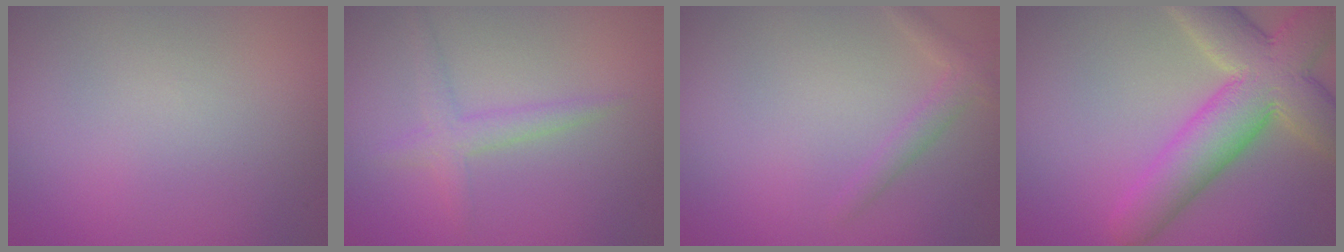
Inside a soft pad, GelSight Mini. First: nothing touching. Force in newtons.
{"total": 2.0, "press": 2.0, "slide": 0.1}
{"total": 1.6, "press": 1.6, "slide": 0.1}
{"total": 9.0, "press": 9.0, "slide": 0.4}